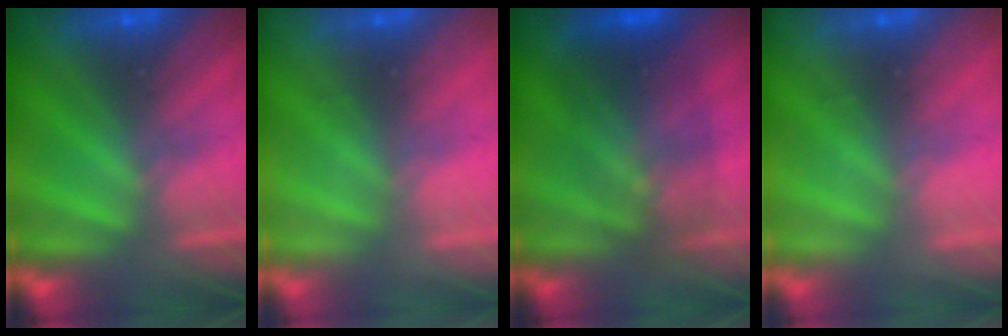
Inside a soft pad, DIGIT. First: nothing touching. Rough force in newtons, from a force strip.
{"total": 1.9}
{"total": 3.6}
{"total": 1.9}